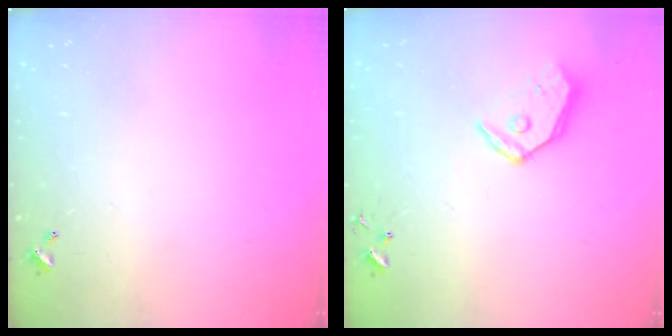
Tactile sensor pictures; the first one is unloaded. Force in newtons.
{"total": 12.3, "press": 12.1, "slide": 1.9}